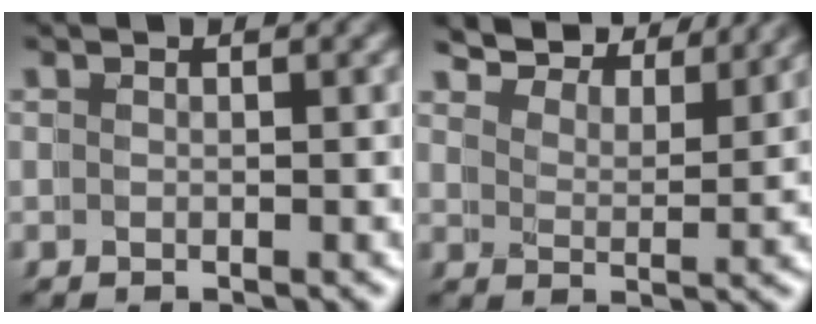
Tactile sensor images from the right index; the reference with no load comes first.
{"total": 7.7, "force": [7.3, 1.0, 2.1], "torque": [-0.031, 0.022, 0.107]}